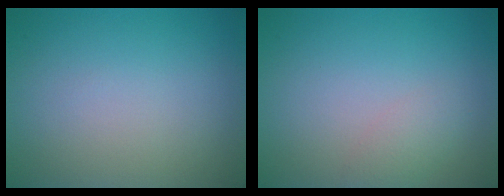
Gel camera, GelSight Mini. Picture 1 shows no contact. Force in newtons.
{"total": 1.5, "press": 1.5, "slide": 0.1}